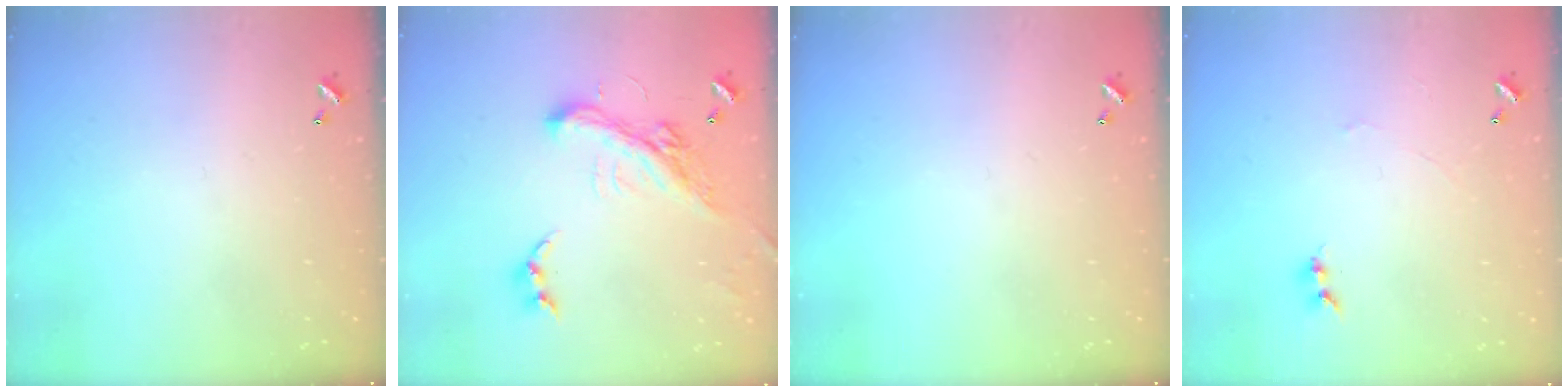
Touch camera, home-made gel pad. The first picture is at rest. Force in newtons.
{"total": 5.5, "press": 5.3, "slide": 1.5}
{"total": 0.0}
{"total": 0.0}